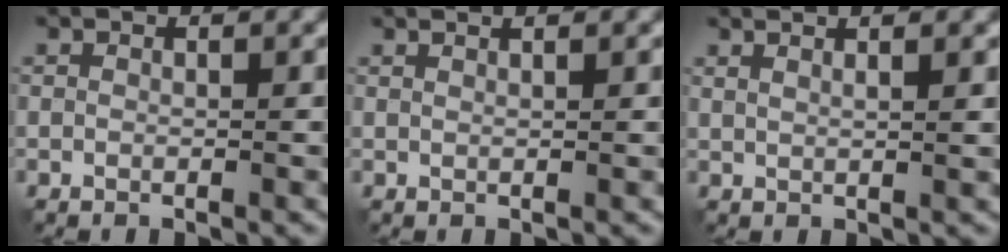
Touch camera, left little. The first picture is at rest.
{"total": 1.7, "force": [1.2, 0.5, 1.1], "torque": [-0.001, 0.004, 0.001]}
{"total": 3.1, "force": [2.1, 1.0, 2.1], "torque": [-0.011, 0.012, 0.010]}